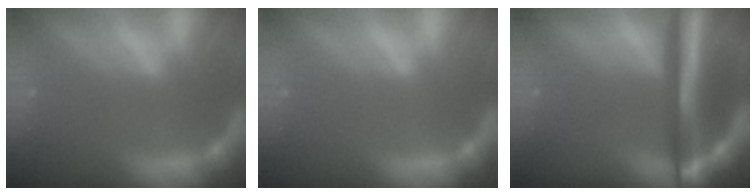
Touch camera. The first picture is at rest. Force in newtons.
{"total": 0.0}
{"total": 8.6}